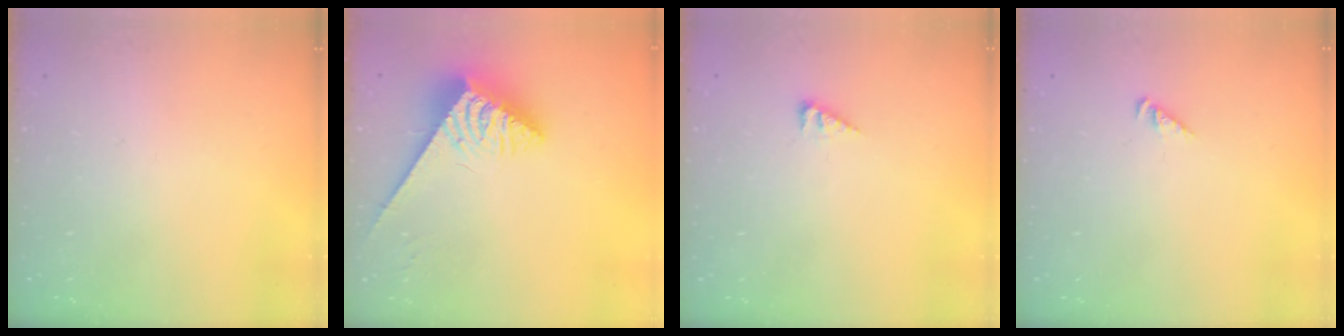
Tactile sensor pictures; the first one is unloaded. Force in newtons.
{"total": 4.5, "press": 4.4, "slide": 0.6}
{"total": 2.4, "press": 2.4, "slide": 0.4}
{"total": 2.3, "press": 2.2, "slide": 0.4}